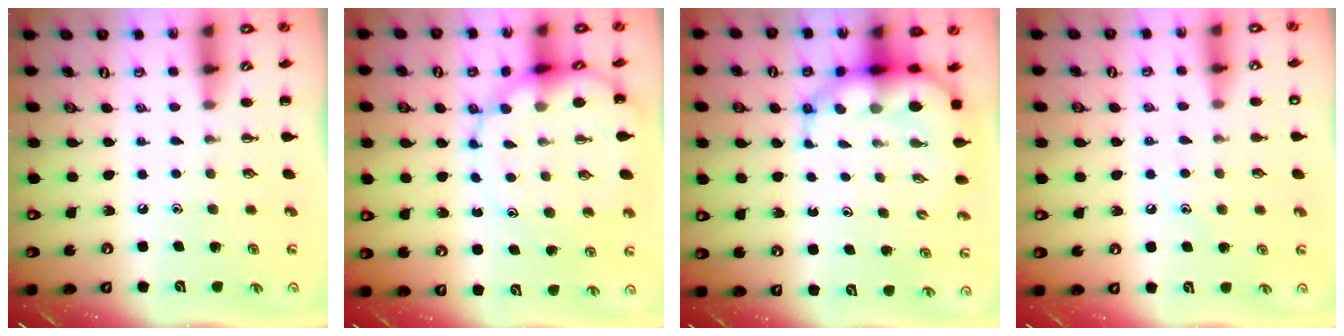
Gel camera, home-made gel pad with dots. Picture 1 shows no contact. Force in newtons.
{"total": 11.1, "press": 10.9, "slide": 2.1}
{"total": 8.7, "press": 8.3, "slide": 2.7}
{"total": 7.0, "press": 6.8, "slide": 1.5}